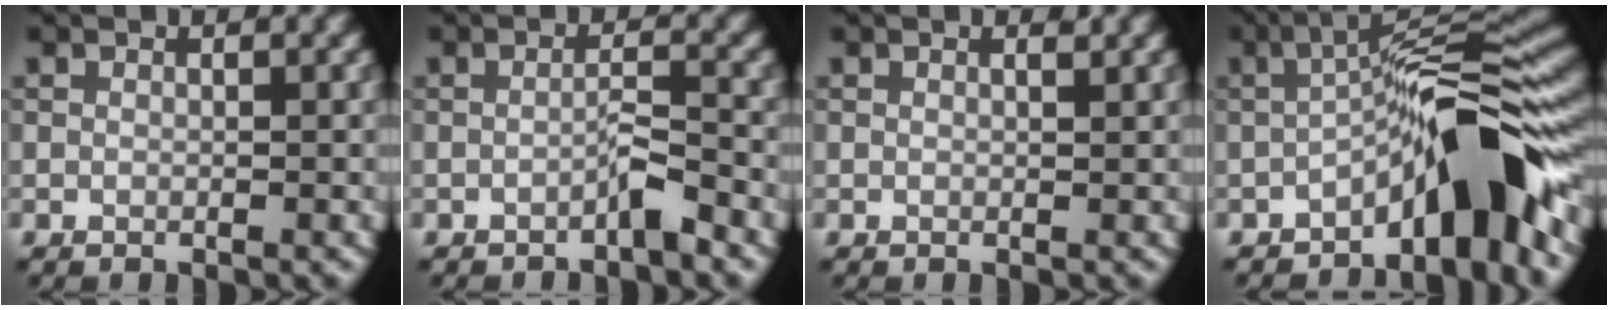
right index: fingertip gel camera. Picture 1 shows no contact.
{"total": 1.7, "force": [-1.1, 0.0, 1.3], "torque": [-0.021, 0.010, -0.024]}
{"total": 0.6, "force": [0.4, 0.0, 0.4], "torque": [-0.007, -0.001, 0.005]}
{"total": 9.3, "force": [-4.0, 1.9, 8.2], "torque": [-0.101, 0.022, -0.080]}